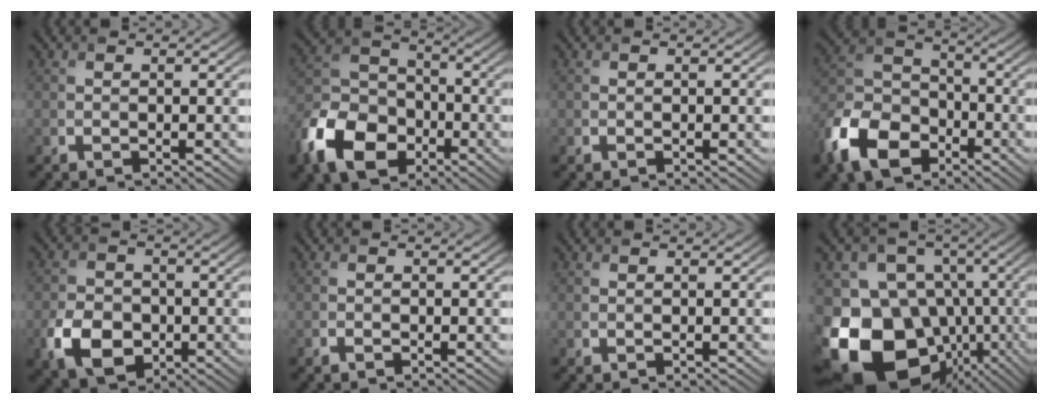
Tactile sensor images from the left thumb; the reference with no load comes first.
{"total": 13.6, "force": [-6.8, 9.2, 7.3], "torque": [-0.186, -0.025, -0.150]}
{"total": 0.0}
{"total": 12.7, "force": [-7.1, 8.0, 6.8], "torque": [-0.169, -0.015, -0.159]}
{"total": 7.8, "force": [-2.8, 5.7, 4.4], "torque": [-0.097, -0.014, -0.059]}
{"total": 0.8, "force": [-0.6, 0.4, 0.4], "torque": [-0.008, -0.002, -0.011]}
{"total": 0.0}
{"total": 20.0, "force": [-7.2, 15.7, 10.1], "torque": [-0.219, -0.037, -0.105]}